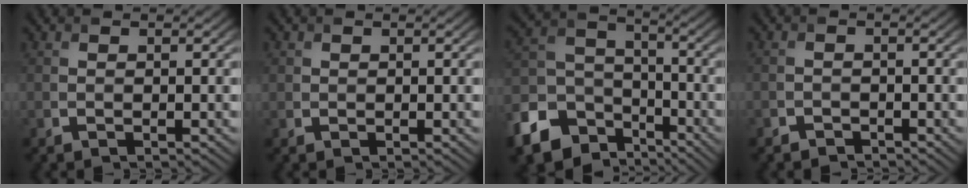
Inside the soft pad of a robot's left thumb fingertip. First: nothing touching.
{"total": 0.8, "force": [0.3, 0.7, 0.1], "torque": [-0.001, -0.003, 0.006]}
{"total": 13.2, "force": [-7.6, 9.2, 5.8], "torque": [-0.185, -0.035, -0.144]}
{"total": 1.5, "force": [-1.3, 0.7, -0.1], "torque": [0.006, 0.002, -0.030]}